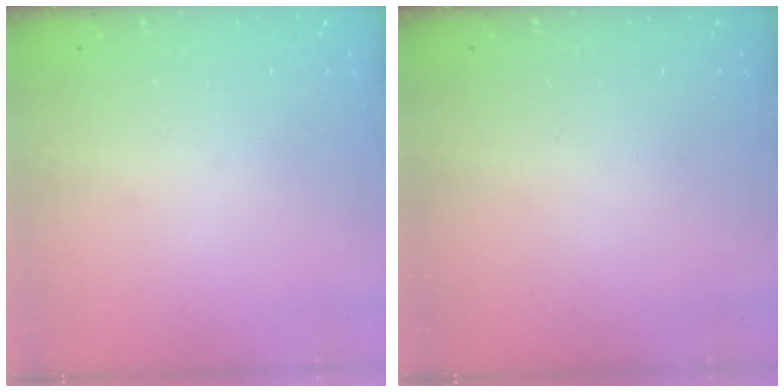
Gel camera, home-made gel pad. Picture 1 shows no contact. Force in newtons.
{"total": 0.0}